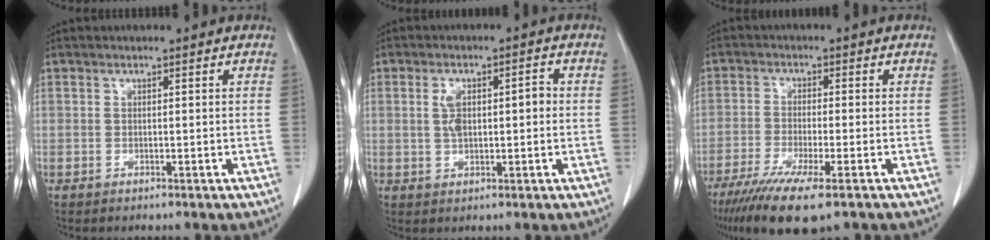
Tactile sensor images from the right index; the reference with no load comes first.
{"total": 5.1, "force": [0.4, 2.4, 4.5], "torque": [-0.084, 0.018, 0.009]}
{"total": 11.0, "force": [-7.4, 1.5, 8.0], "torque": [-0.133, -0.027, -0.119]}